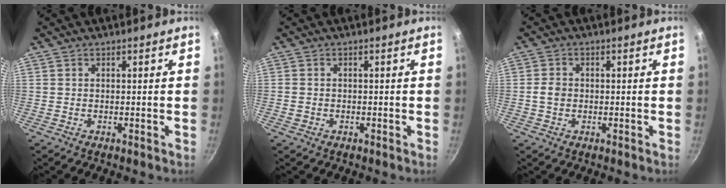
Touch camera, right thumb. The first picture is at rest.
{"total": 1.2, "force": [-0.4, 1.0, 0.5], "torque": [-0.011, 0.002, -0.007]}
{"total": 2.6, "force": [-0.3, 2.1, 1.5], "torque": [-0.024, 0.009, -0.007]}